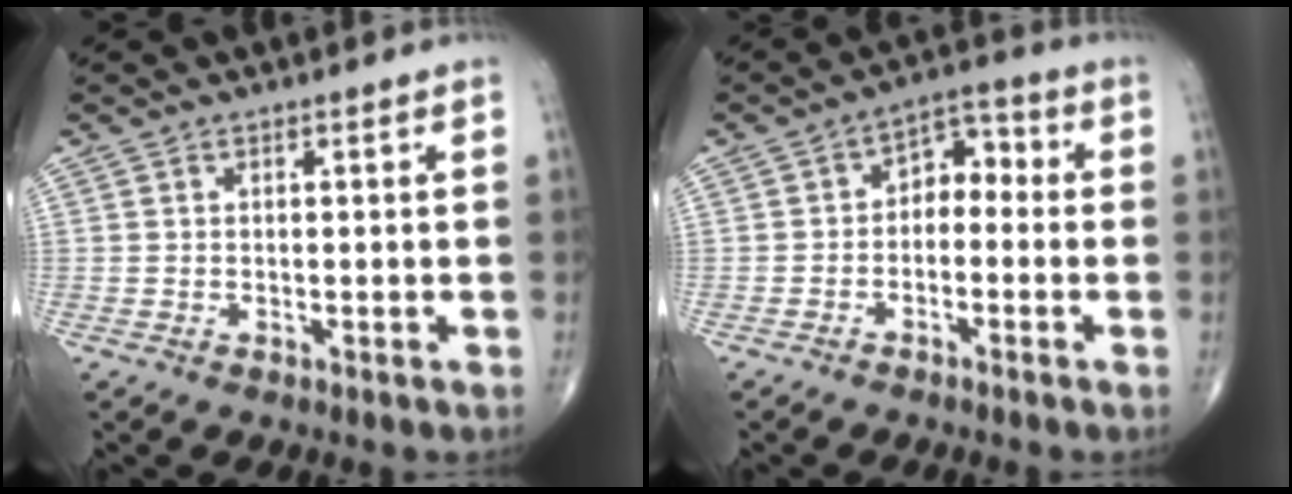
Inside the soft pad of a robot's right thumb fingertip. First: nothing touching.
{"total": 5.9, "force": [-0.8, 4.0, 4.2], "torque": [-0.037, 0.038, -0.028]}